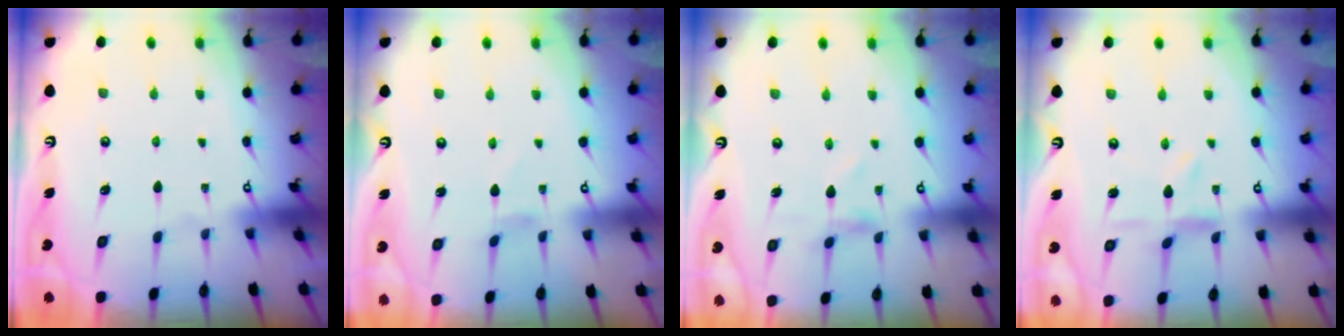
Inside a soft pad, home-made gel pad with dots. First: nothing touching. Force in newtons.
{"total": 0.6, "press": 0.6, "slide": 0.2}
{"total": 2.3, "press": 2.3, "slide": 0.3}
{"total": 1.1, "press": 1.1, "slide": 0.2}